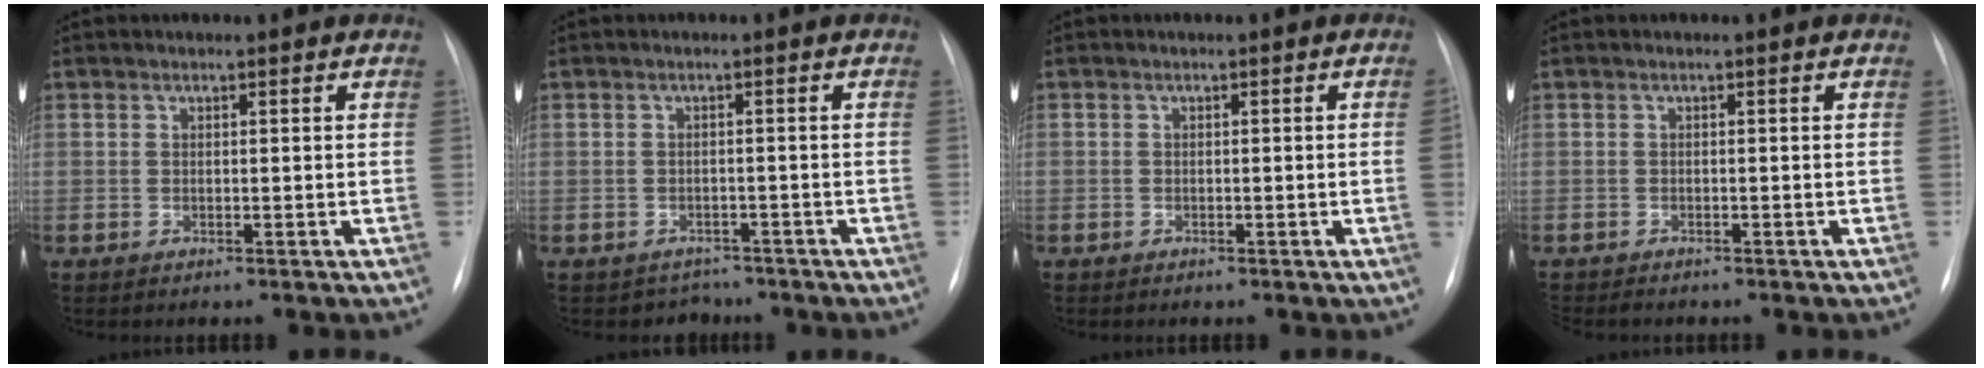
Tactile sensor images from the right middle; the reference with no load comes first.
{"total": 2.9, "force": [-2.3, 1.7, -0.6], "torque": [0.004, 0.011, -0.031]}
{"total": 0.9, "force": [-0.2, -0.5, 0.8], "torque": [-0.012, 0.004, -0.003]}
{"total": 2.9, "force": [-2.6, 0.9, 1.0], "torque": [-0.014, -0.006, -0.035]}